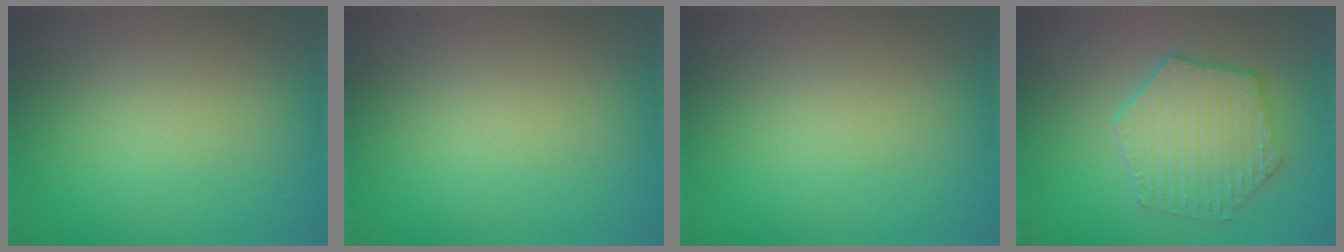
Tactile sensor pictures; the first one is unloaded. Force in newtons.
{"total": 0.0}
{"total": 0.0}
{"total": 5.6, "press": 4.7, "slide": 3.0}